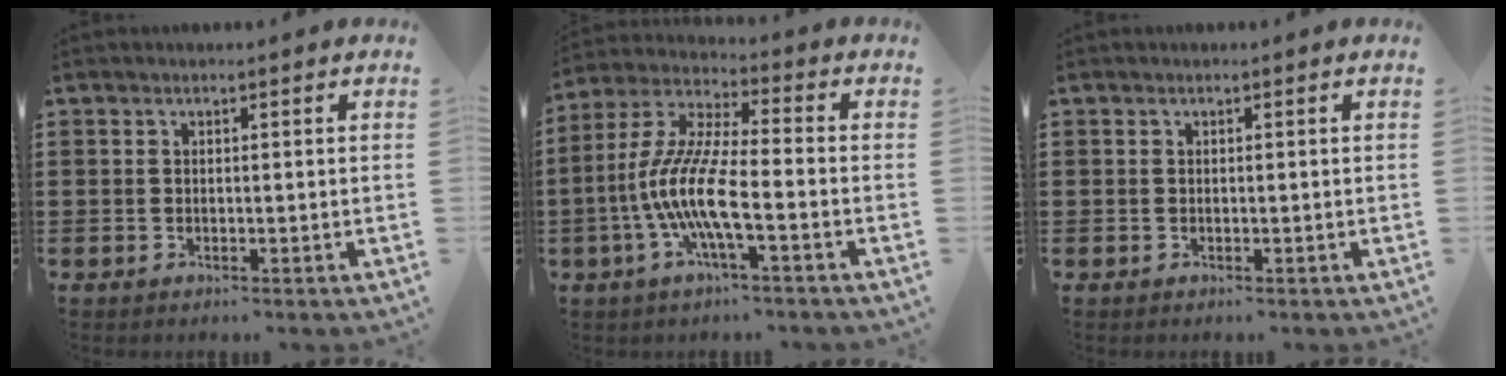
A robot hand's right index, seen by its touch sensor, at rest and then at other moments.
{"total": 10.2, "force": [-3.8, 1.8, 9.3], "torque": [-0.221, -0.021, -0.081]}
{"total": 0.0}